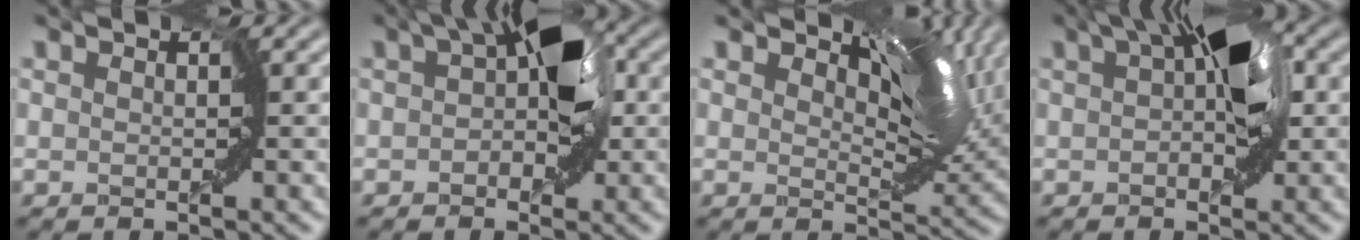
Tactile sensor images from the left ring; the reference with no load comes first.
{"total": 5.3, "force": [0.8, 2.5, 4.6], "torque": [-0.057, 0.020, 0.005]}
{"total": 7.2, "force": [4.6, 2.6, 4.8], "torque": [-0.087, 0.000, 0.076]}
{"total": 5.5, "force": [1.5, 2.2, 4.8], "torque": [-0.070, 0.016, 0.020]}